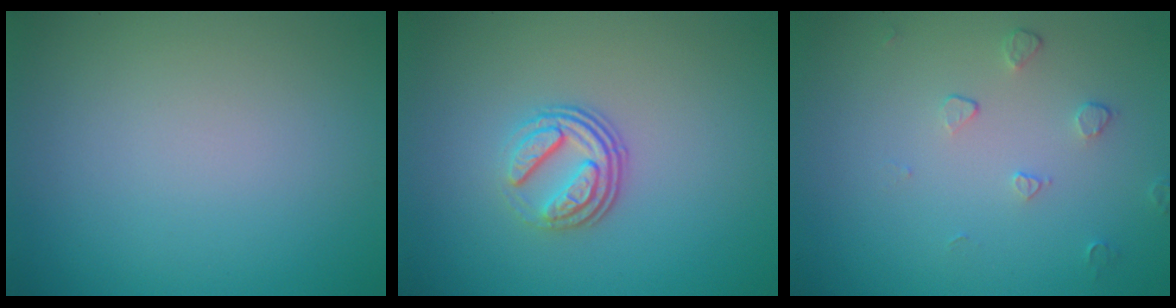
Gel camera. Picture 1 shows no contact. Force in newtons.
{"total": 3.5, "press": 2.5, "slide": 2.5}
{"total": 1.1, "press": 0.7, "slide": 0.9}